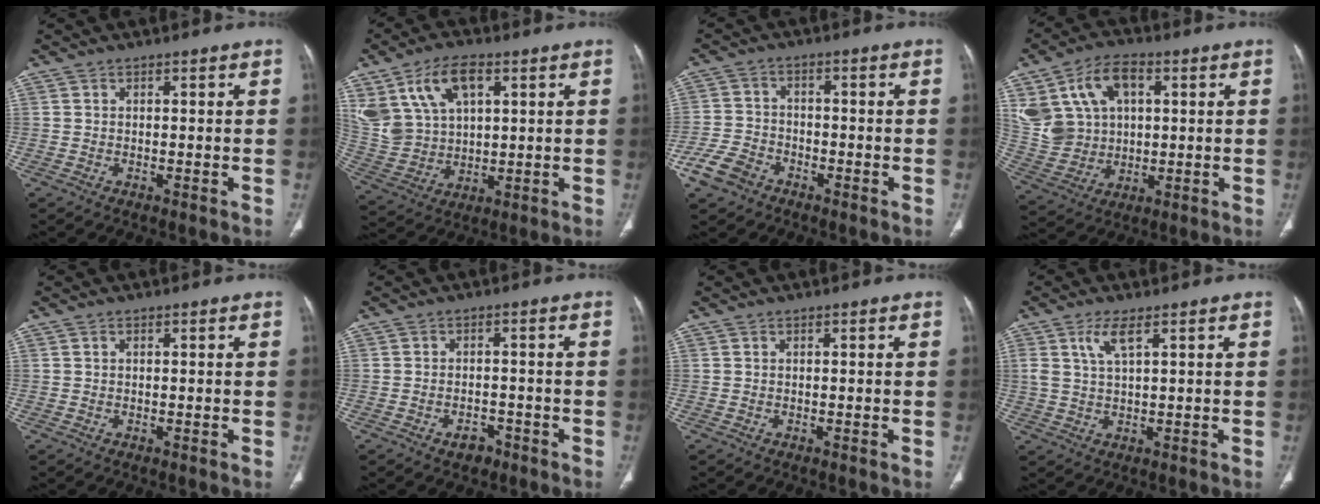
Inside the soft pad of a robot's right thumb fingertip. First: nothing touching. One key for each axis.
{"total": 15.9, "fx": 7.2, "fy": 9.7, "fz": 10.3, "tx": -0.203, "ty": -0.014, "tz": 0.152}
{"total": 7.0, "fx": -4.3, "fy": 4.8, "fz": 2.7, "tx": -0.054, "ty": 0.021, "tz": -0.084}
{"total": 15.6, "fx": 4.9, "fy": 11.2, "fz": 9.7, "tx": -0.174, "ty": 0.004, "tz": 0.105}
{"total": 0.0}
{"total": 3.0, "fx": -2.0, "fy": 1.9, "fz": 1.2, "tx": -0.012, "ty": 0.014, "tz": -0.023}
{"total": 0.0}
{"total": 4.3, "fx": 2.1, "fy": 1.2, "fz": 3.6, "tx": -0.083, "ty": -0.006, "tz": 0.051}